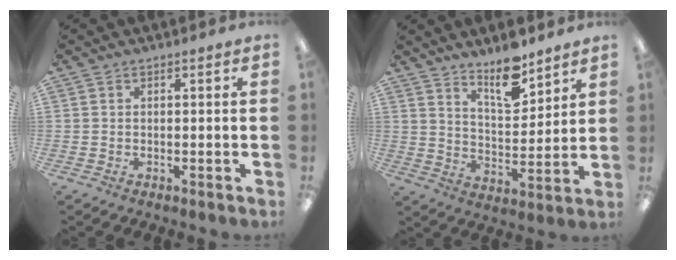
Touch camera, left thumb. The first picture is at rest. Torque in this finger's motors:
{"motor_torque": [0.22, 0.20, 0.04, -0.26, 0.12]}